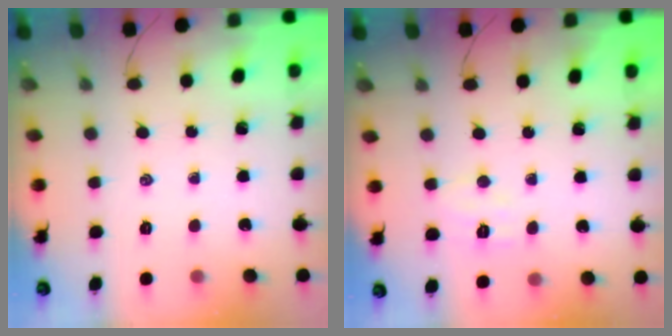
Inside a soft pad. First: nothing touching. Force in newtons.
{"total": 5.0, "press": 4.9, "slide": 1.1}